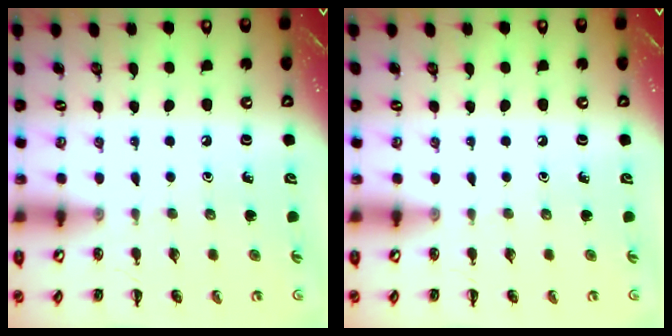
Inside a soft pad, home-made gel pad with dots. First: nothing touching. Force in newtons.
{"total": 0.0}